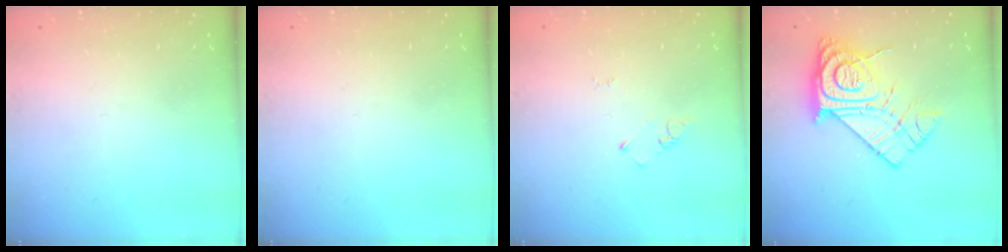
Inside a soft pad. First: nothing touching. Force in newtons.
{"total": 0.0}
{"total": 2.4, "press": 2.4, "slide": 0.3}
{"total": 16.7, "press": 16.6, "slide": 1.2}